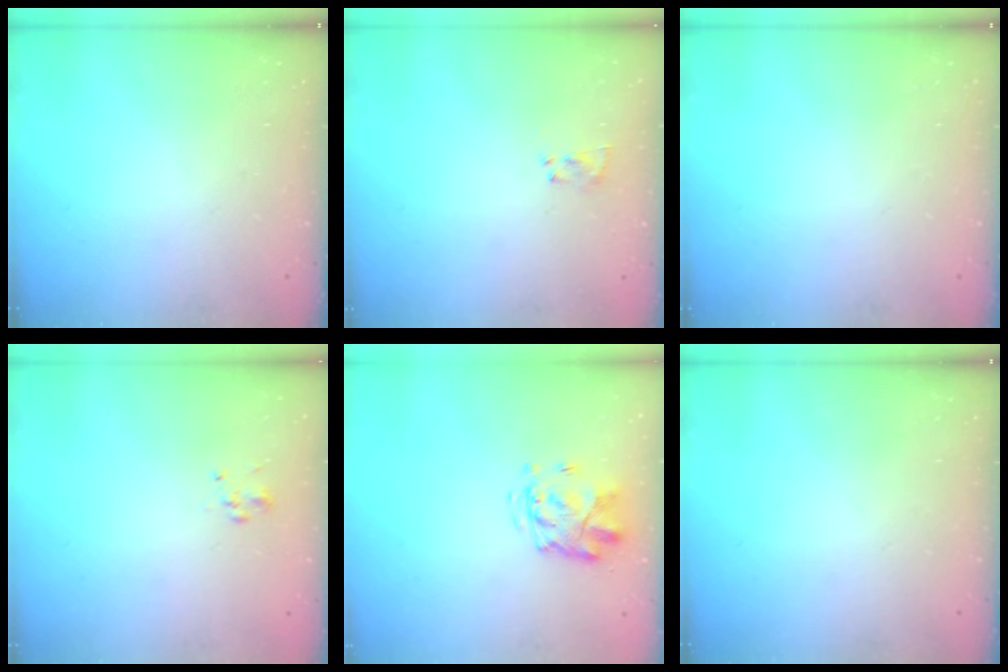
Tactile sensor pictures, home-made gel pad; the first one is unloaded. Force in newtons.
{"total": 2.6, "press": 2.3, "slide": 1.3}
{"total": 0.0}
{"total": 1.0, "press": 0.8, "slide": 0.6}
{"total": 3.8, "press": 3.3, "slide": 1.8}
{"total": 0.0}